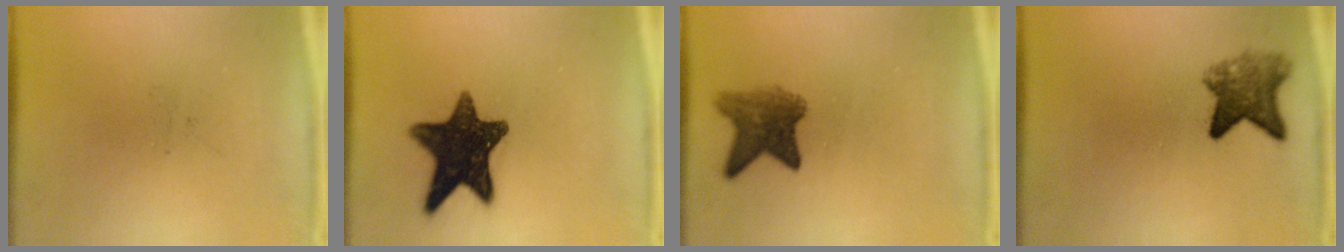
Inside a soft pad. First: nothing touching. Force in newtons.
{"total": 13.6}
{"total": 5.6}
{"total": 5.5}